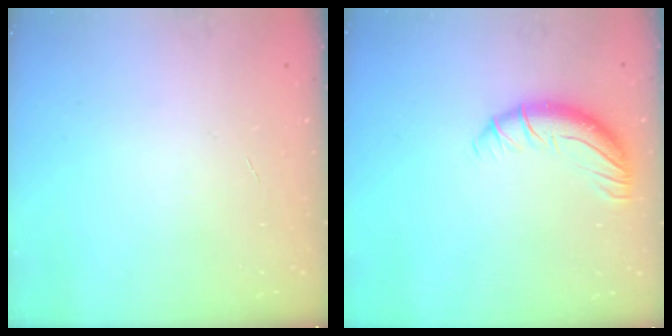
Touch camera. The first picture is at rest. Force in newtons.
{"total": 10.0, "press": 9.9, "slide": 1.6}